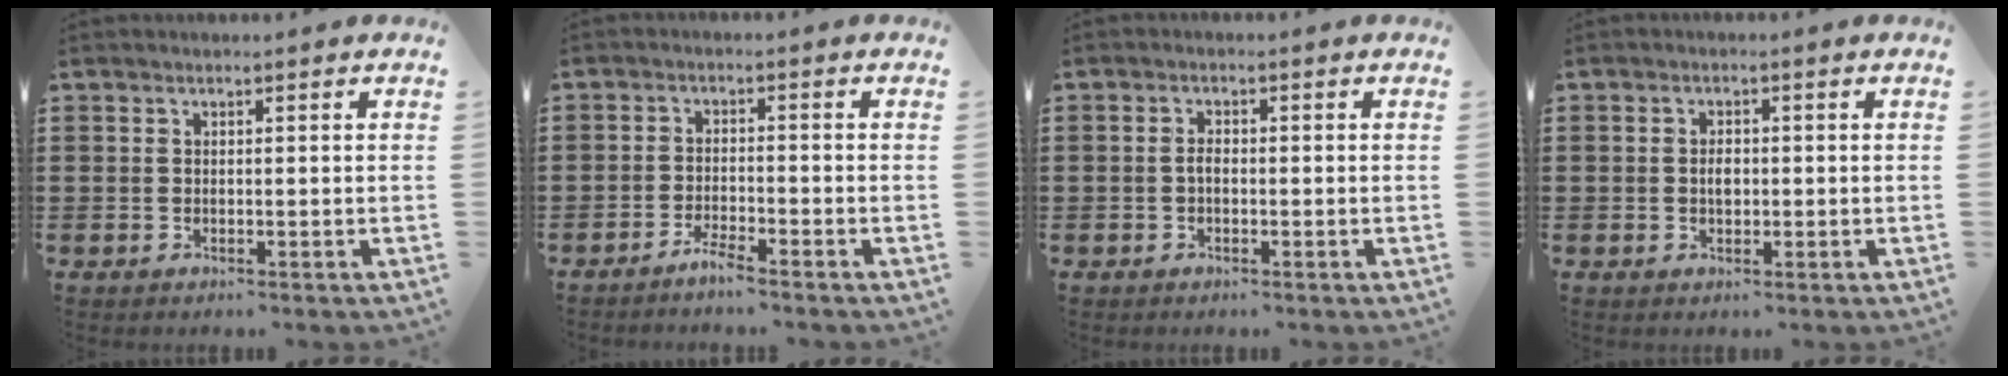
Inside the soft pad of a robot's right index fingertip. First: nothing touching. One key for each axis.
{"total": 2.4, "fx": -2.2, "fy": -0.1, "fz": 1.0, "tx": -0.025, "ty": -0.001, "tz": -0.043}
{"total": 1.5, "fx": -0.4, "fy": 0.7, "fz": 1.3, "tx": -0.032, "ty": -0.002, "tz": -0.010}
{"total": 1.9, "fx": -0.1, "fy": 1.0, "fz": 1.6, "tx": -0.034, "ty": 0.002, "tz": -0.003}